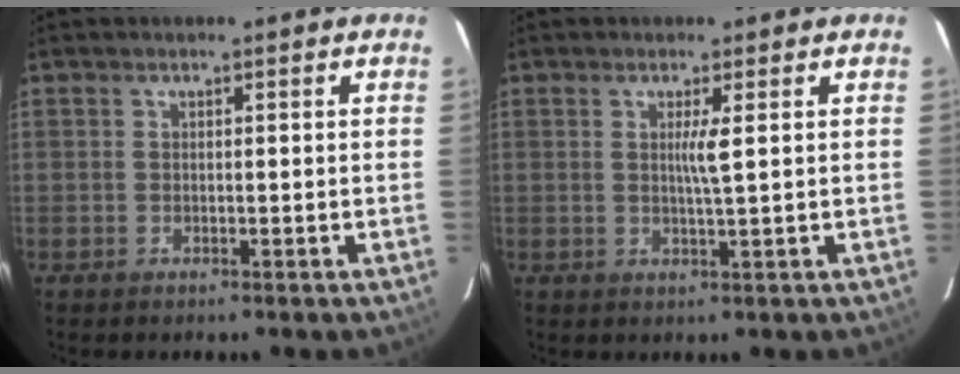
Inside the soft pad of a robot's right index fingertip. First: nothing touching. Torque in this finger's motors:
{"motor_torque": [0.16, 0.01, 0.05, 0.05]}